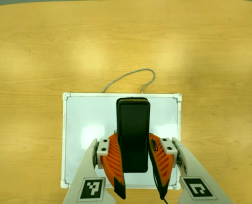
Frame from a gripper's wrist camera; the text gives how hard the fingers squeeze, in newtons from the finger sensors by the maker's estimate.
{"total": 8.1, "left": 6.4, "right": 9.8}